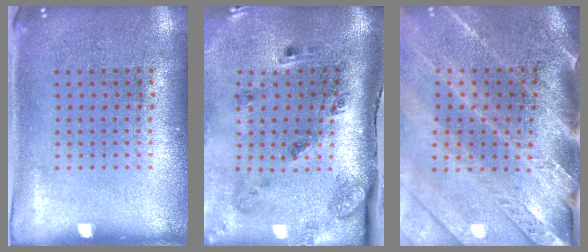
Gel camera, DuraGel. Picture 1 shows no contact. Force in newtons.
{"total": 3.2, "press": 2.0, "slide": 2.5}
{"total": 3.6, "press": 3.0, "slide": 2.0}